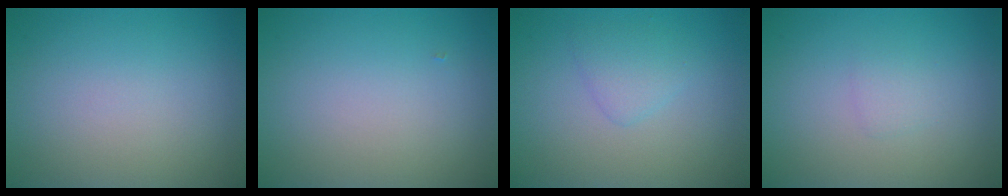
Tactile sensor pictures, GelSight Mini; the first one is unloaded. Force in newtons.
{"total": 0.0}
{"total": 1.6, "press": 1.6, "slide": 0.2}
{"total": 0.9, "press": 0.9, "slide": 0.0}